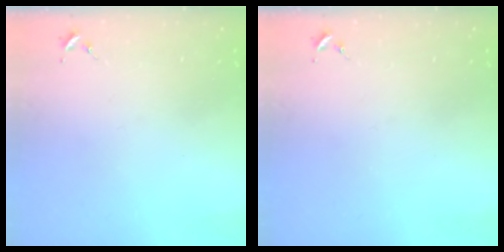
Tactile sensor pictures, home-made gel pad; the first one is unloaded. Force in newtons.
{"total": 0.0}